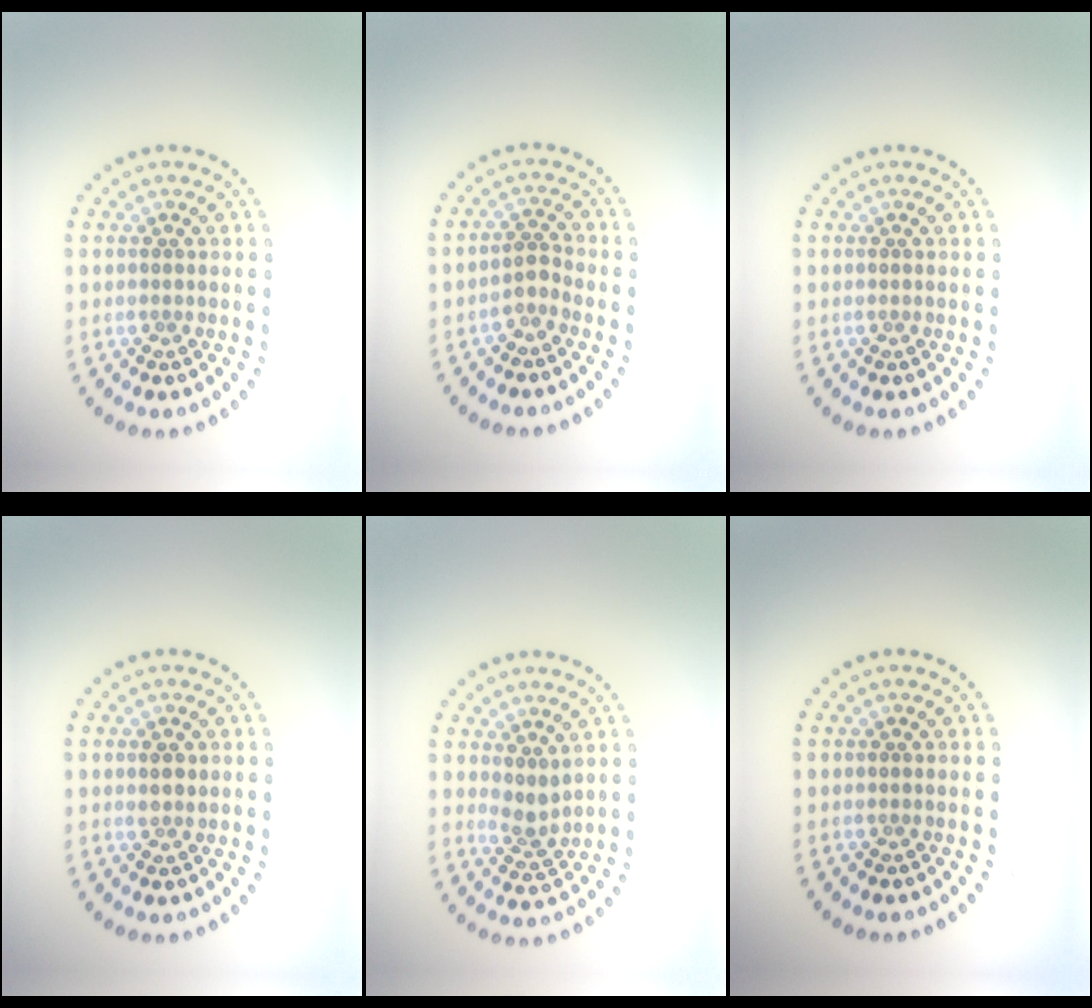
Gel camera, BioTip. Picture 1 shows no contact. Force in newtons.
{"total": 1.5, "press": 1.1, "slide": 1.1}
{"total": 0.0}
{"total": 1.2, "press": 1.1, "slide": 0.5}
{"total": 2.0, "press": 1.6, "slide": 1.3}
{"total": 0.0}